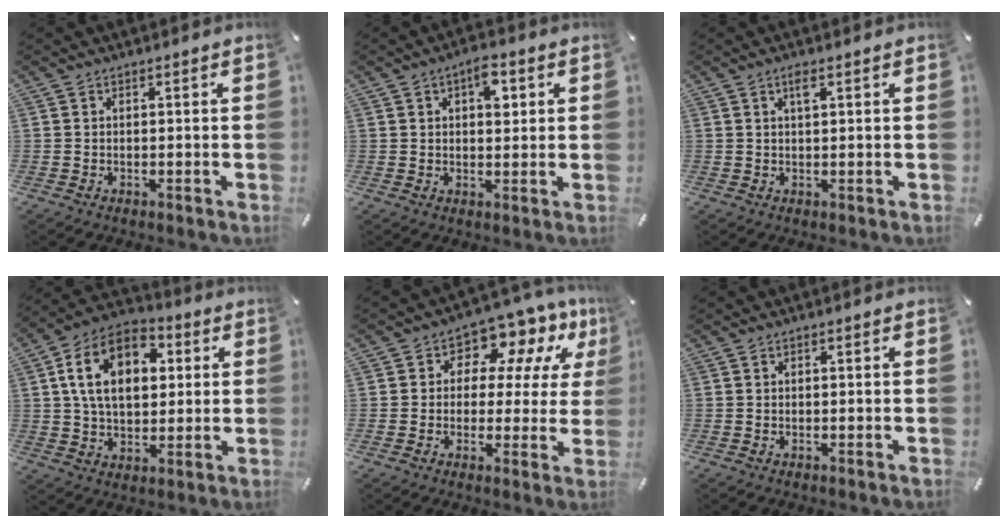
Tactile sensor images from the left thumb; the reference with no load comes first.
{"total": 5.6, "force": [1.8, 3.1, 4.3], "torque": [-0.050, -0.006, 0.021]}
{"total": 2.0, "force": [0.9, 0.5, 1.7], "torque": [-0.037, 0.003, 0.014]}
{"total": 15.5, "force": [3.9, 10.3, 10.8], "torque": [-0.202, 0.010, 0.068]}
{"total": 9.0, "force": [5.6, 5.8, 3.9], "torque": [-0.068, -0.046, 0.102]}
{"total": 0.0}